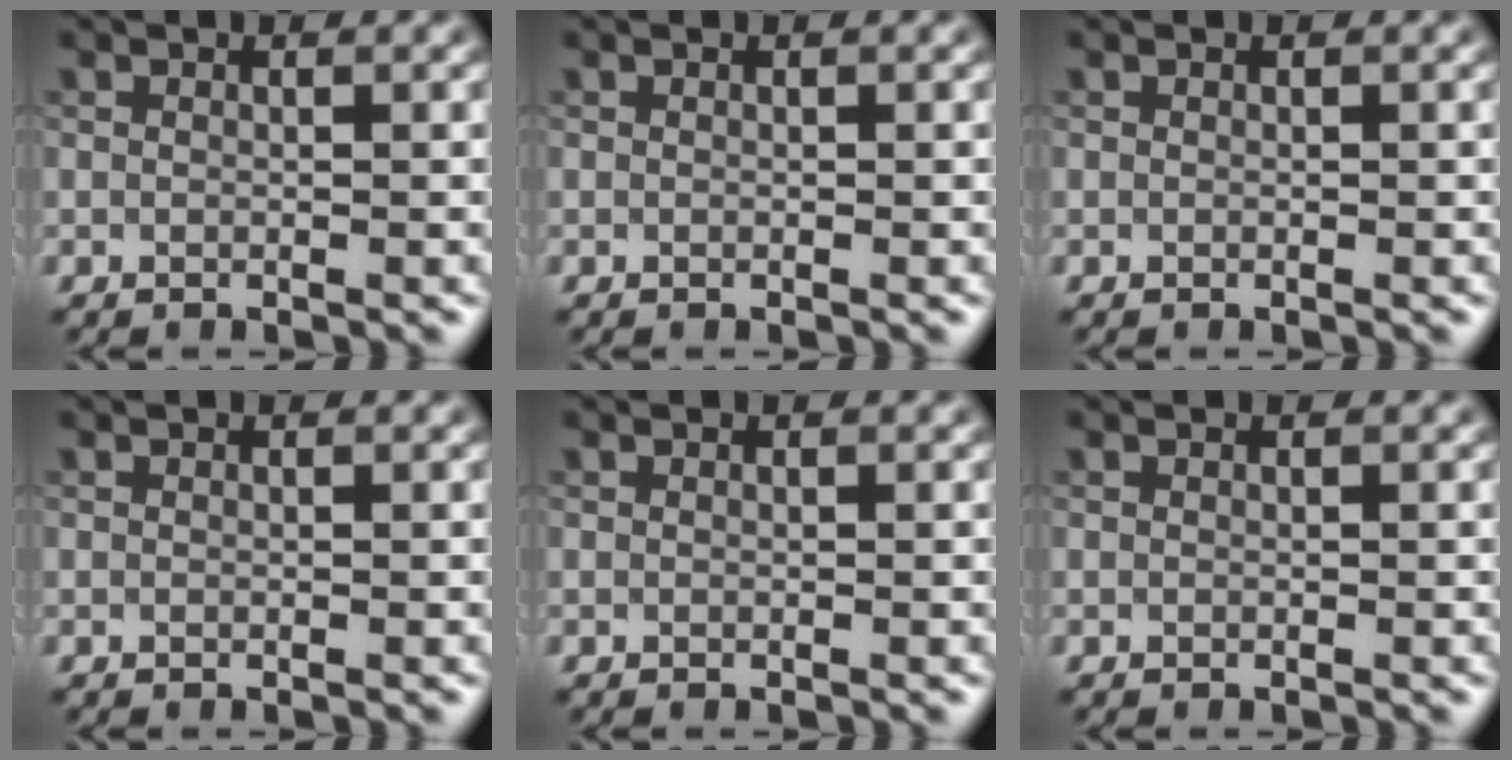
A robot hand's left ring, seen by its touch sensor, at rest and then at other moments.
{"total": 0.0}
{"total": 0.0}
{"total": 0.0}
{"total": 0.0}
{"total": 0.0}